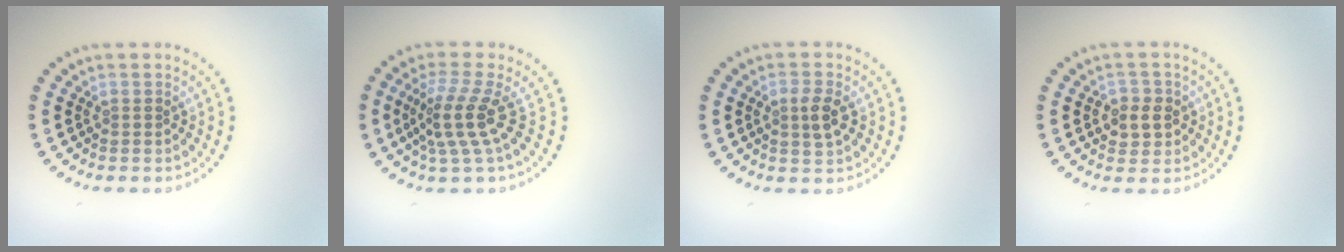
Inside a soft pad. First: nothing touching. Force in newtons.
{"total": 3.6, "press": 2.6, "slide": 2.5}
{"total": 2.2, "press": 2.1, "slide": 0.3}
{"total": 2.4, "press": 2.3, "slide": 0.7}